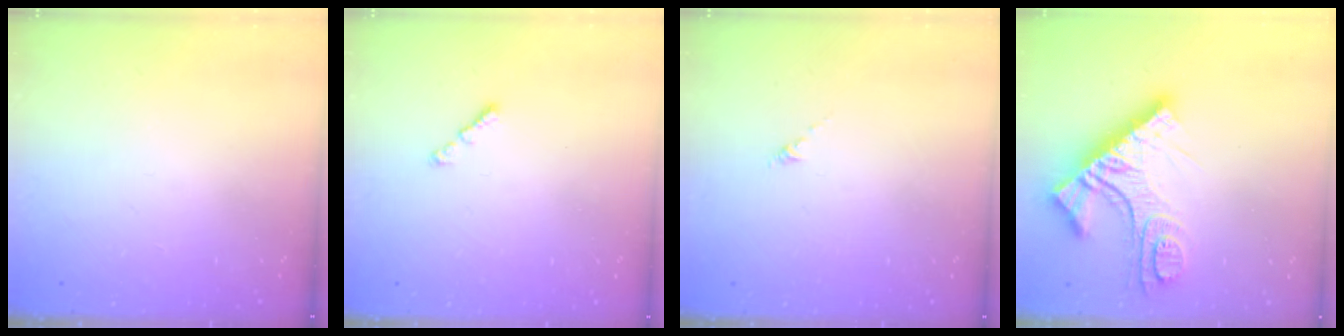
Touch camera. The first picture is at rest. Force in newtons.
{"total": 1.0, "press": 0.9, "slide": 0.5}
{"total": 0.0}
{"total": 15.9, "press": 15.8, "slide": 1.7}